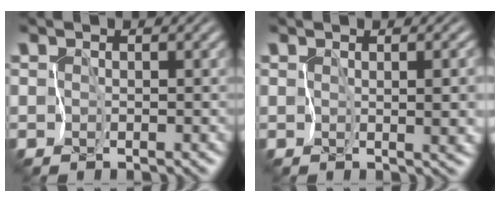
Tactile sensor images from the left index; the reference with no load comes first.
{"total": 3.5, "force": [0.1, 1.2, 3.3], "torque": [-0.050, -0.007, 0.011]}